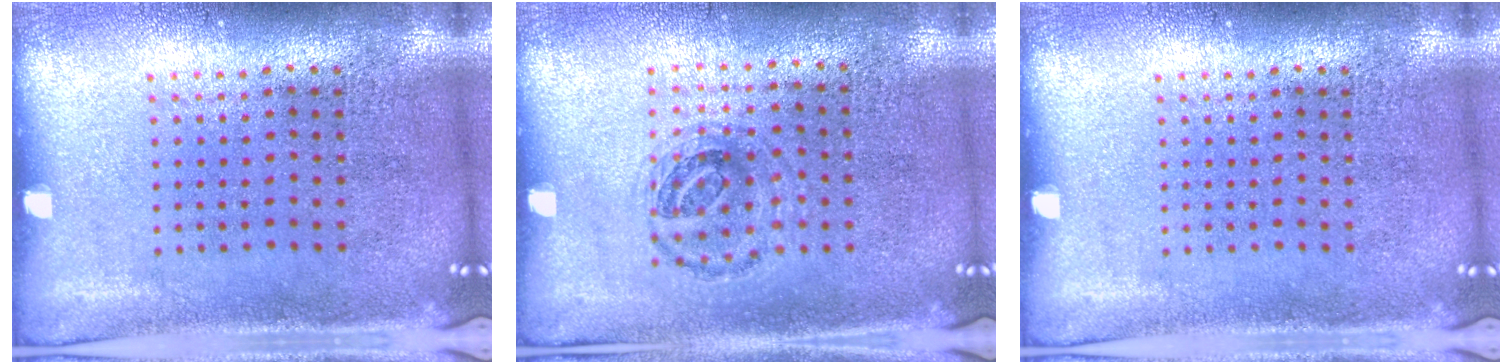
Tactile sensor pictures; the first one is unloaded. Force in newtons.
{"total": 0.9, "press": 0.9, "slide": 0.2}
{"total": 0.0}